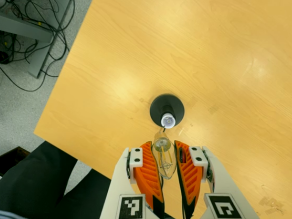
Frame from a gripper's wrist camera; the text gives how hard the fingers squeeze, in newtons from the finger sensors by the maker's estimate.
{"total": 22.6, "left": 27.3, "right": 17.8}